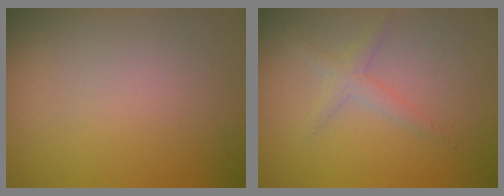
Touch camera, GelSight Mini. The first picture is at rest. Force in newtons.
{"total": 1.6, "press": 1.6, "slide": 0.1}